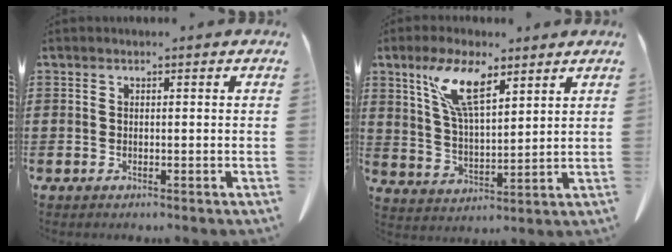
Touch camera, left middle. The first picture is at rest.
{"total": 9.9, "force": [6.0, 3.1, 7.2], "torque": [-0.154, -0.004, 0.108]}